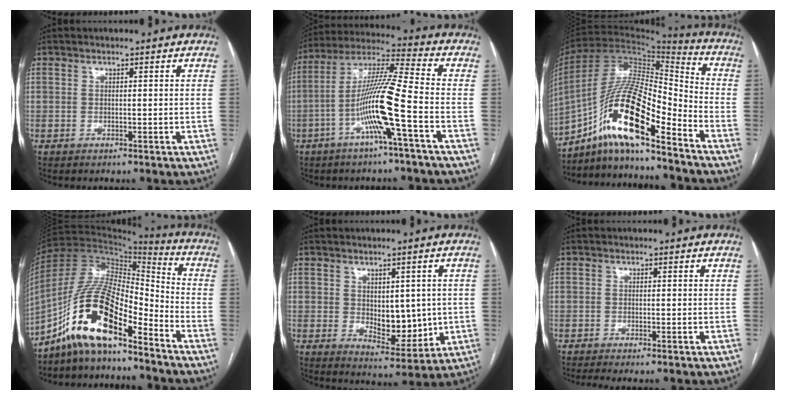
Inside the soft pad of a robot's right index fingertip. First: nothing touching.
{"total": 13.0, "force": [-4.5, -0.9, 12.1], "torque": [-0.235, 0.009, -0.091]}
{"total": 16.8, "force": [-10.0, 2.9, 13.2], "torque": [-0.250, 0.017, -0.175]}
{"total": 15.1, "force": [-9.8, 4.1, 10.7], "torque": [-0.210, 0.028, -0.178]}
{"total": 7.6, "force": [0.1, 3.9, 6.5], "torque": [-0.088, -0.004, 0.019]}
{"total": 2.2, "force": [-1.7, 0.0, 1.4], "torque": [-0.020, -0.003, -0.028]}